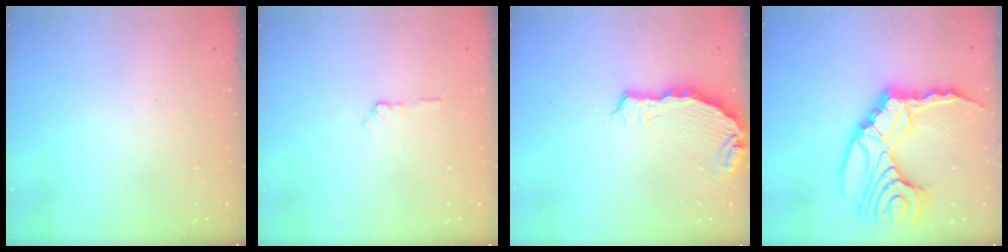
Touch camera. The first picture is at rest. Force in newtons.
{"total": 3.5, "press": 3.5, "slide": 0.5}
{"total": 6.7, "press": 6.0, "slide": 2.9}
{"total": 23.5, "press": 23.3, "slide": 3.0}